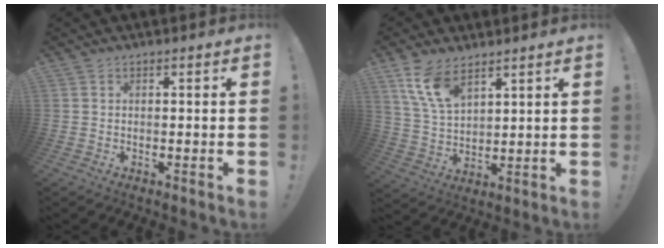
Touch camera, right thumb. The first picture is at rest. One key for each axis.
{"total": 11.3, "fx": 7.4, "fy": 5.7, "fz": 6.4, "tx": -0.132, "ty": -0.026, "tz": 0.148}